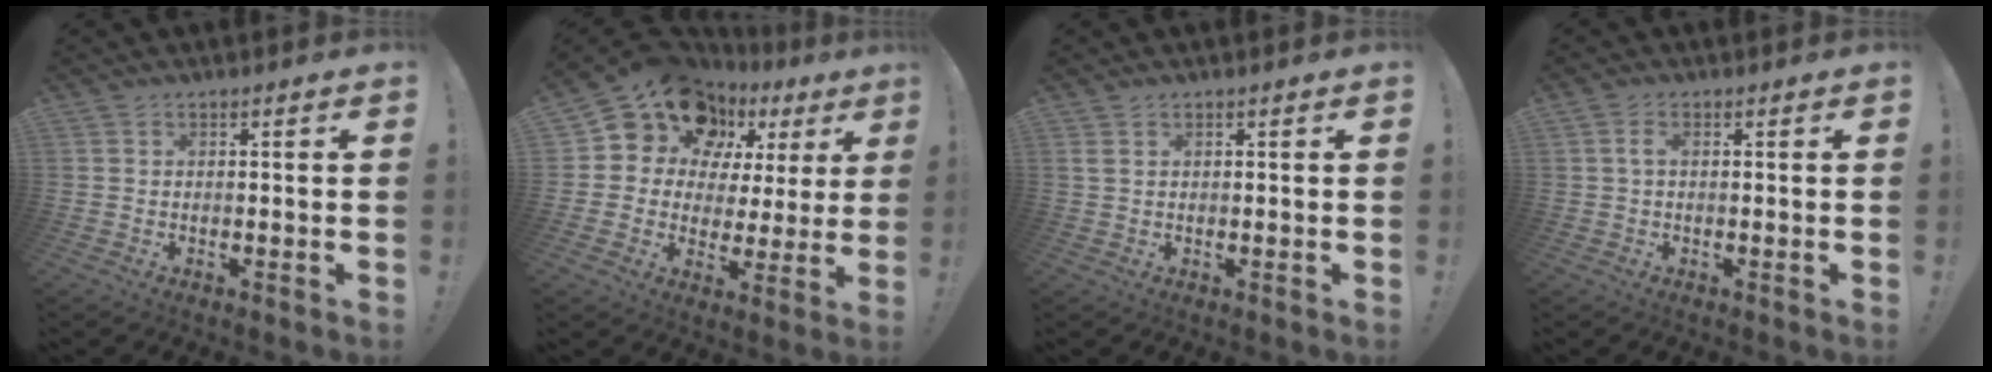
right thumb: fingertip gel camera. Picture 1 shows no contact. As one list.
[{"total": 15.7, "force": [10.9, 9.8, 5.6], "torque": [-0.093, -0.081, 0.208]}, {"total": 0.9, "force": [0.5, 0.4, 0.6], "torque": [-0.020, 0.004, 0.012]}, {"total": 2.4, "force": [0.4, 1.1, 2.1], "torque": [-0.035, 0.004, 0.006]}]